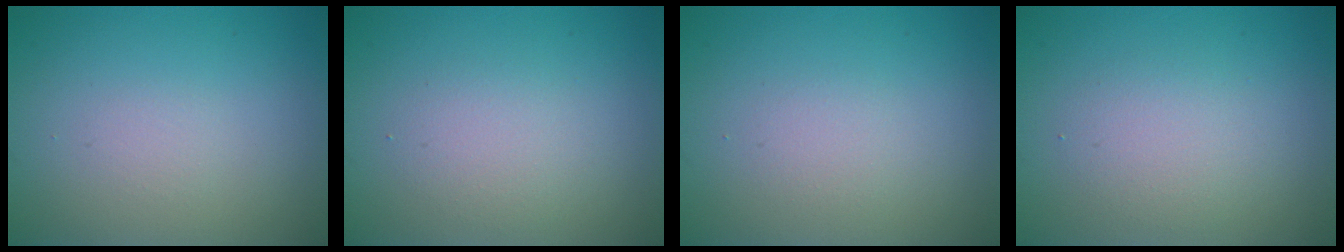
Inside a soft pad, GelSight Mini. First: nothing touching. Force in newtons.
{"total": 2.1, "press": 2.1, "slide": 0.0}
{"total": 1.2, "press": 1.2, "slide": 0.0}
{"total": 2.4, "press": 2.4, "slide": 0.1}